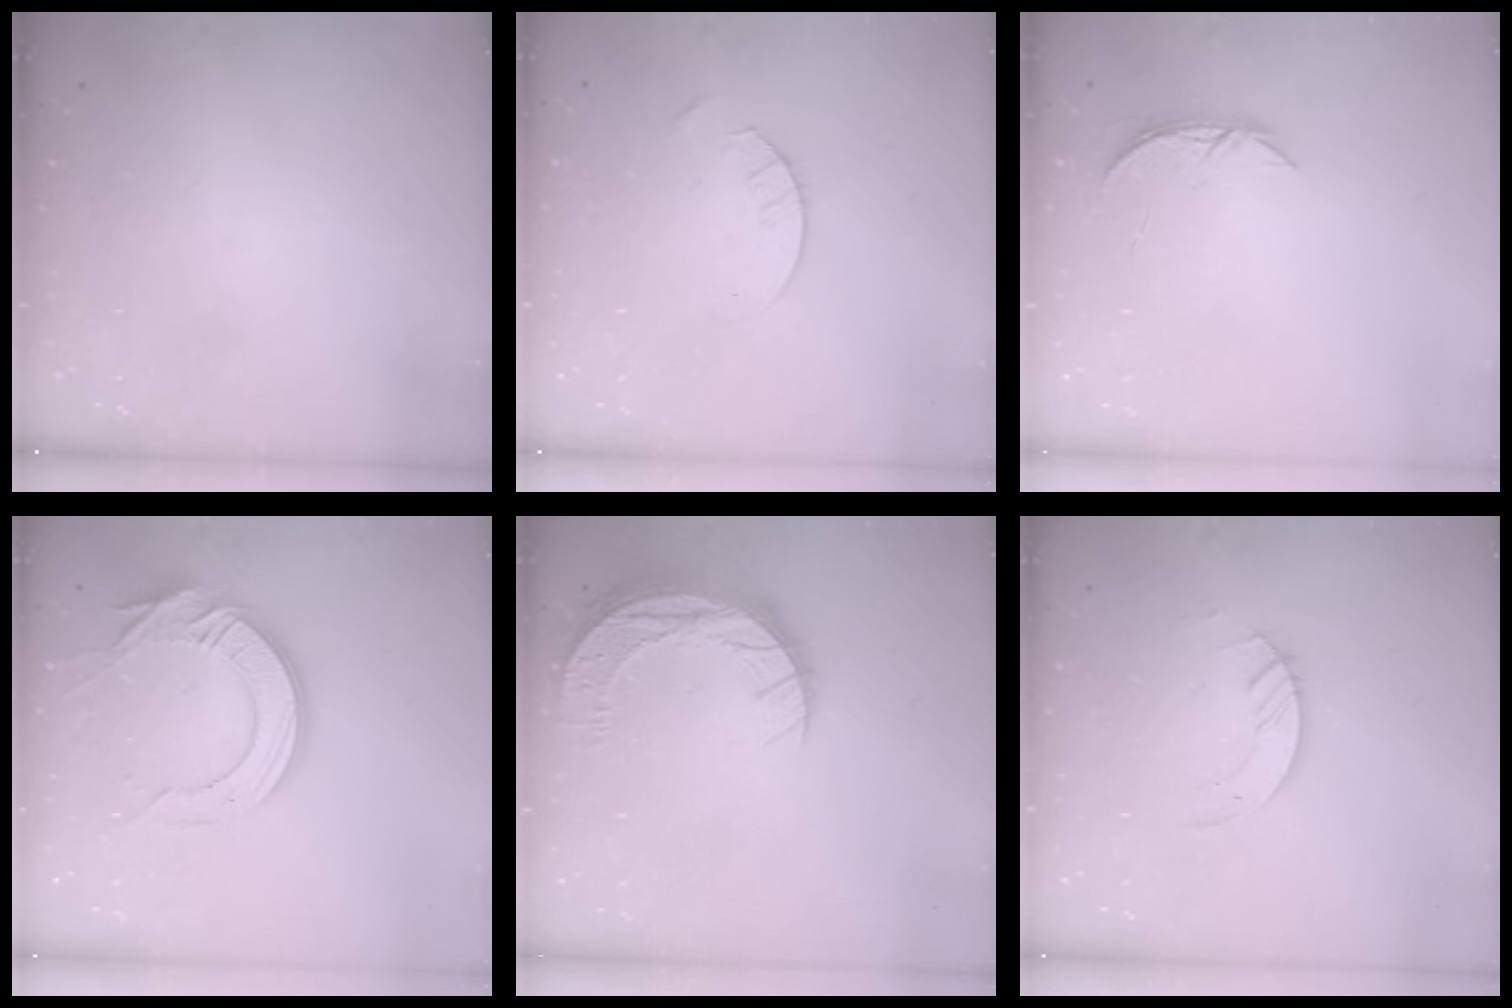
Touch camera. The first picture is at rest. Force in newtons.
{"total": 3.8, "press": 3.7, "slide": 0.5}
{"total": 4.2, "press": 4.2, "slide": 0.5}
{"total": 16.4, "press": 16.4, "slide": 1.2}
{"total": 11.0, "press": 11.0, "slide": 0.8}
{"total": 2.6, "press": 2.6, "slide": 0.3}